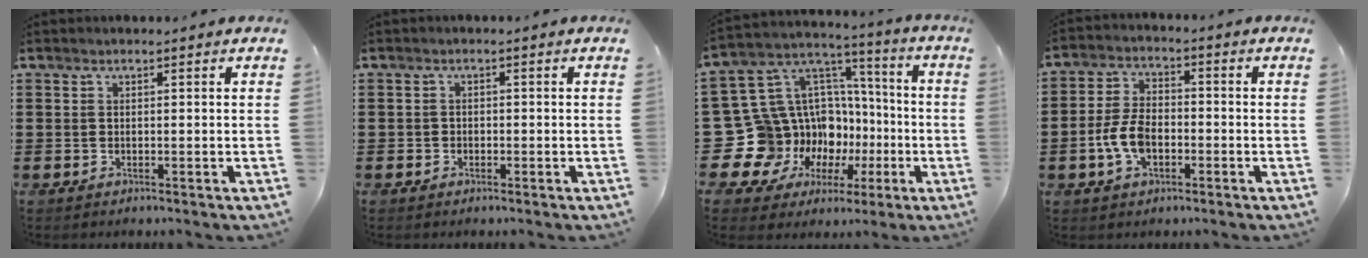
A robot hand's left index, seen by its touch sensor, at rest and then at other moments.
{"total": 1.0, "force": [-0.7, 0.7, 0.1], "torque": [-0.005, 0.001, -0.015]}
{"total": 16.1, "force": [-4.2, 14.8, 4.7], "torque": [-0.139, -0.044, -0.019]}
{"total": 6.7, "force": [-2.1, 3.9, 5.0], "torque": [-0.128, 0.000, -0.047]}